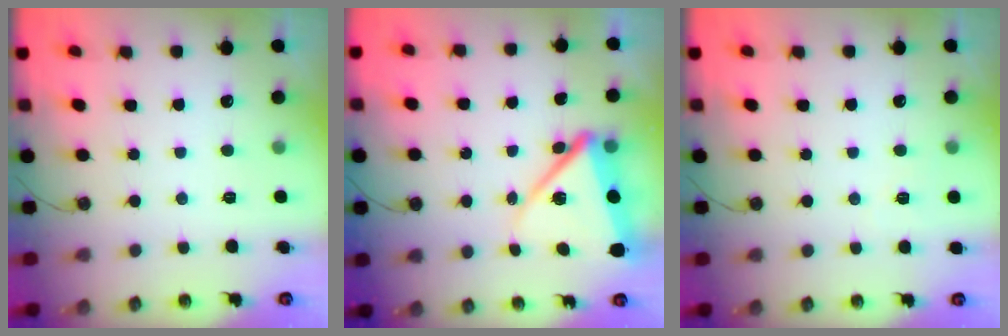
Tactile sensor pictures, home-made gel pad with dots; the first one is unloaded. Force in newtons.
{"total": 11.9, "press": 11.8, "slide": 1.4}
{"total": 3.2, "press": 3.1, "slide": 0.5}